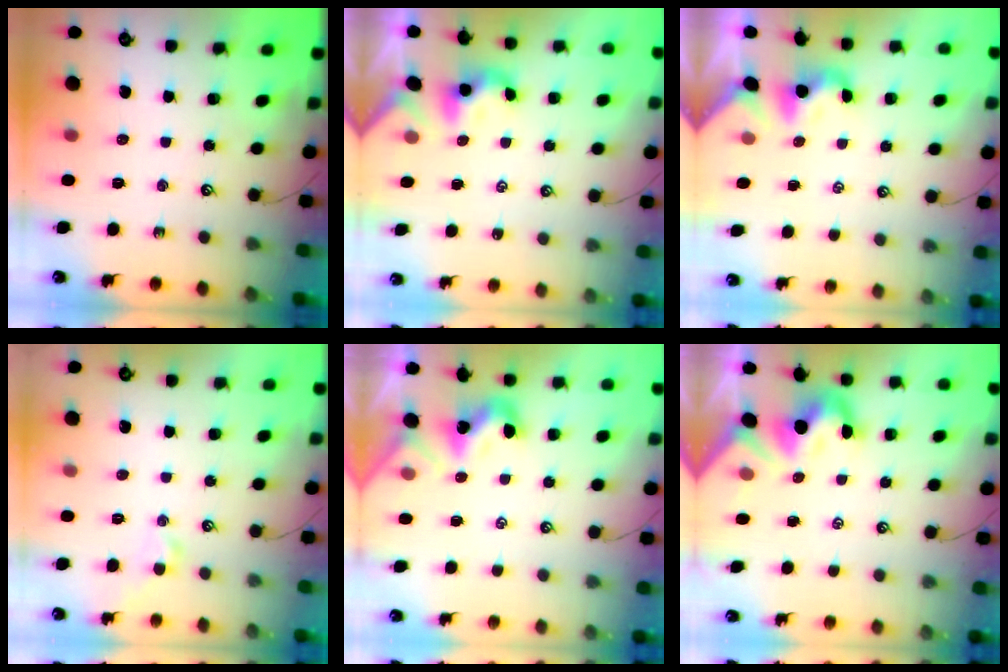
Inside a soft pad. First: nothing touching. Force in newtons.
{"total": 2.4, "press": 2.4, "slide": 0.2}
{"total": 2.2, "press": 2.1, "slide": 0.5}
{"total": 1.6, "press": 1.5, "slide": 0.6}
{"total": 2.0, "press": 1.9, "slide": 0.4}
{"total": 5.5, "press": 5.3, "slide": 1.2}